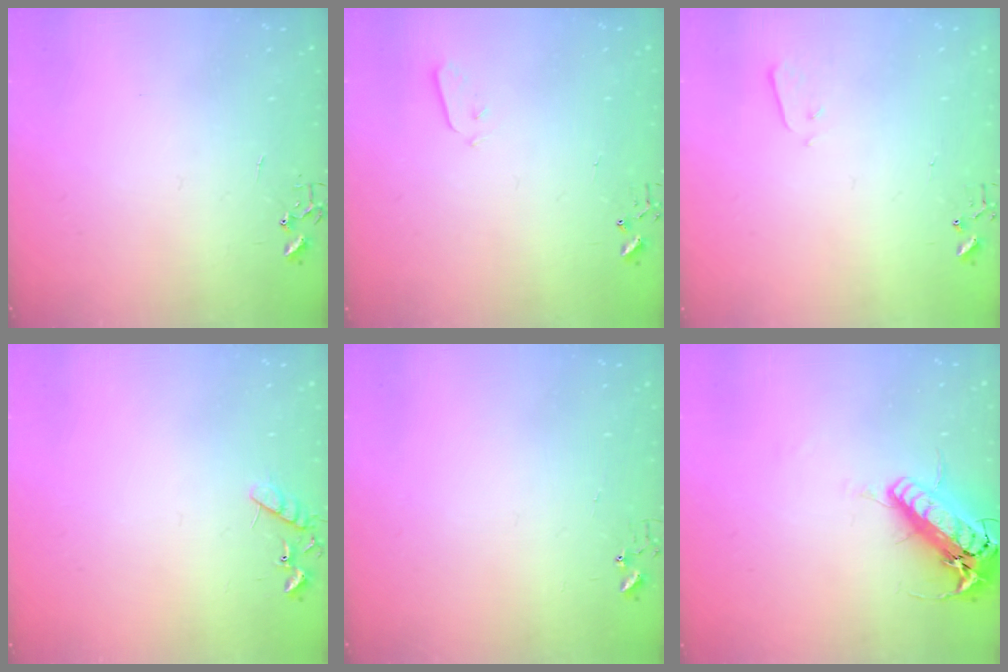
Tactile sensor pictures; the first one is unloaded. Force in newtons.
{"total": 2.5, "press": 2.5, "slide": 0.4}
{"total": 1.9, "press": 1.9, "slide": 0.4}
{"total": 8.0, "press": 8.0, "slide": 0.4}
{"total": 3.6, "press": 3.6, "slide": 0.3}
{"total": 18.2, "press": 17.8, "slide": 3.8}